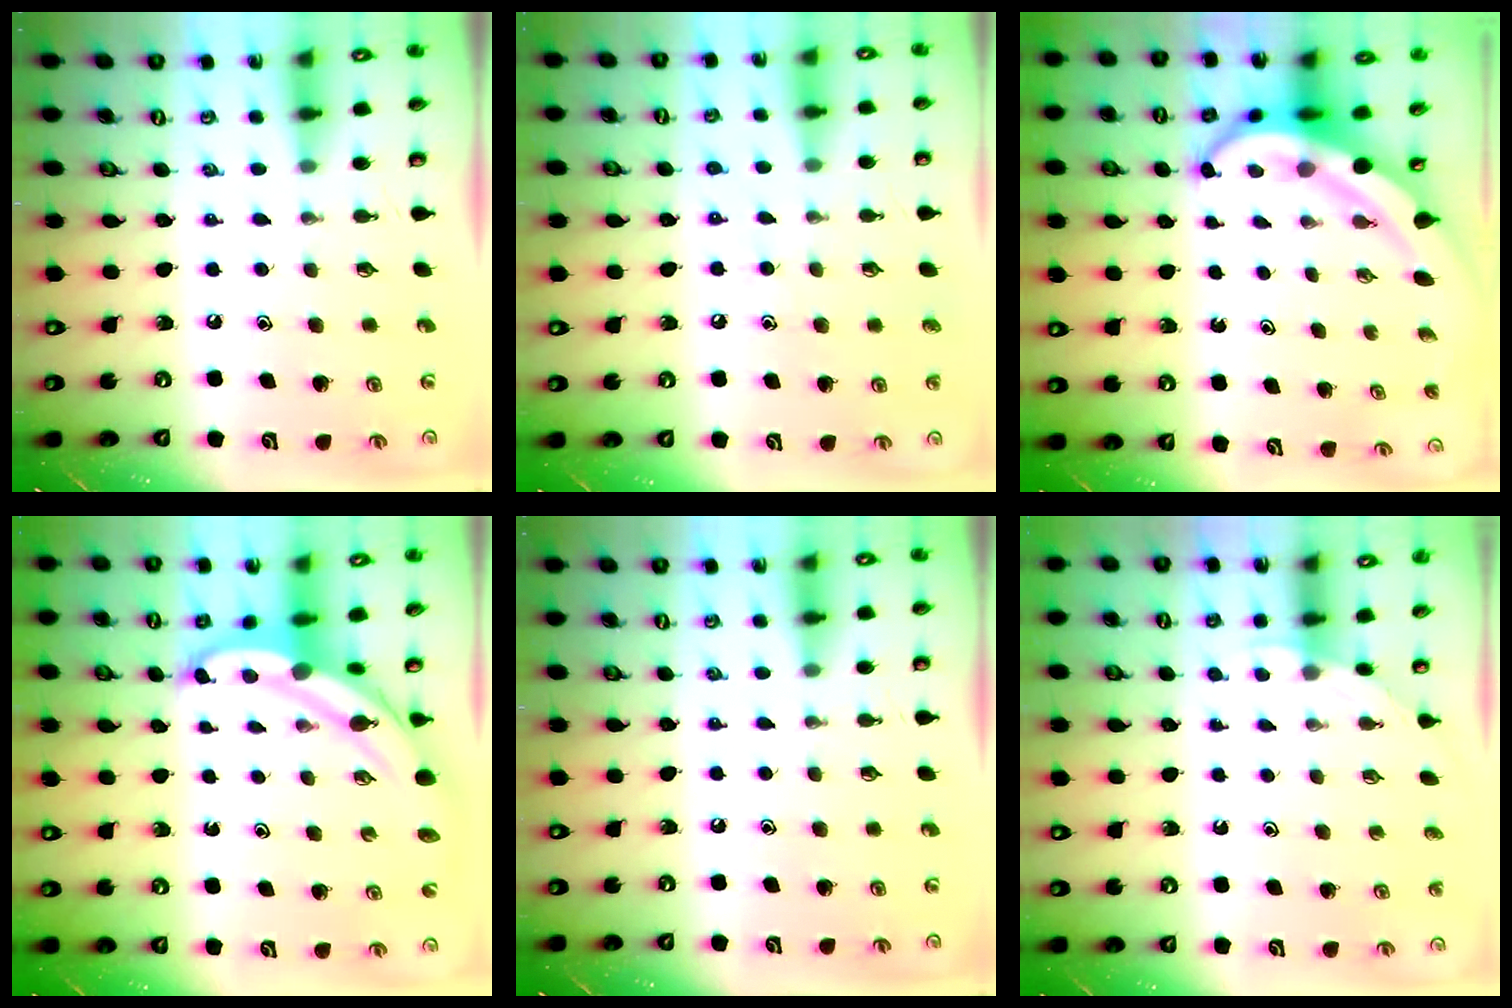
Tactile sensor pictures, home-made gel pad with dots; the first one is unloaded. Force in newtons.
{"total": 6.4, "press": 6.3, "slide": 0.8}
{"total": 7.5, "press": 7.3, "slide": 1.4}
{"total": 5.9, "press": 5.9, "slide": 0.3}
{"total": 0.0}
{"total": 2.5, "press": 2.5, "slide": 0.2}